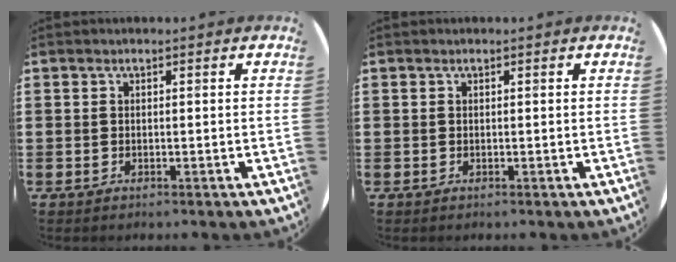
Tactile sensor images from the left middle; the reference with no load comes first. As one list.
[{"total": 0.0}]